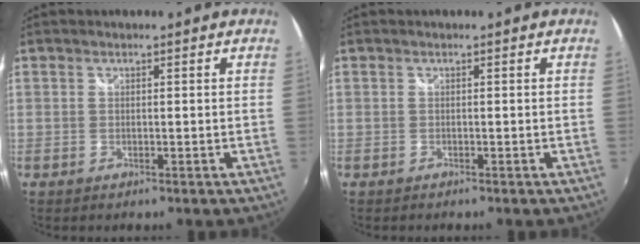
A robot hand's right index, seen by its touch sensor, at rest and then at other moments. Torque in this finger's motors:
{"motor_torque": [0.02, 0.09, 0.00, 0.00]}